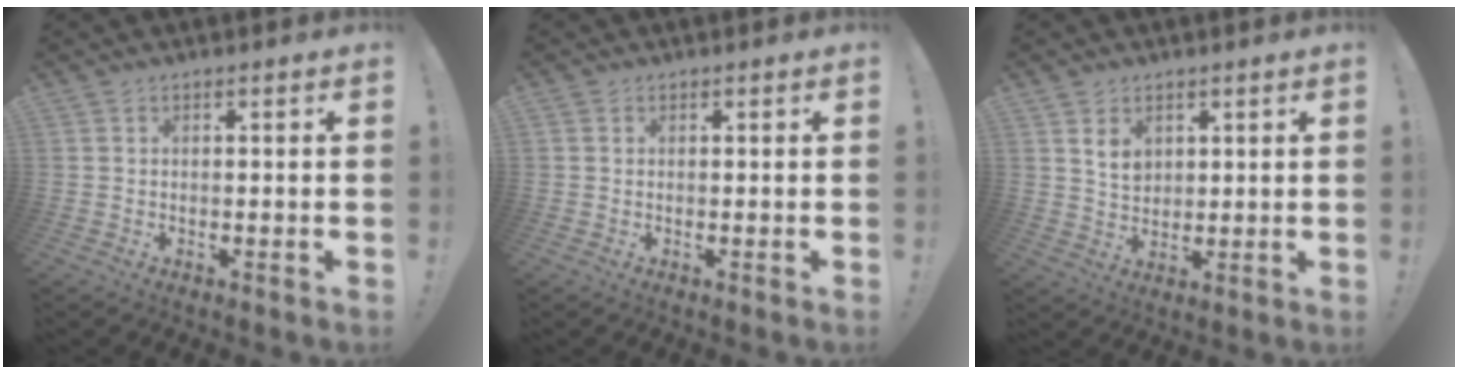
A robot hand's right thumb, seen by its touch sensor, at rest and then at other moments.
{"total": 0.8, "force": [0.4, 0.7, 0.0], "torque": [0.008, -0.002, 0.006]}
{"total": 5.7, "force": [2.7, 4.3, 2.6], "torque": [-0.038, -0.009, 0.051]}